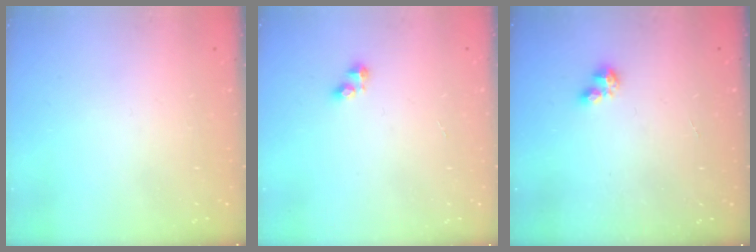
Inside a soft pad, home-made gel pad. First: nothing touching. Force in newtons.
{"total": 2.5, "press": 2.5, "slide": 0.3}
{"total": 1.0, "press": 1.0, "slide": 0.1}